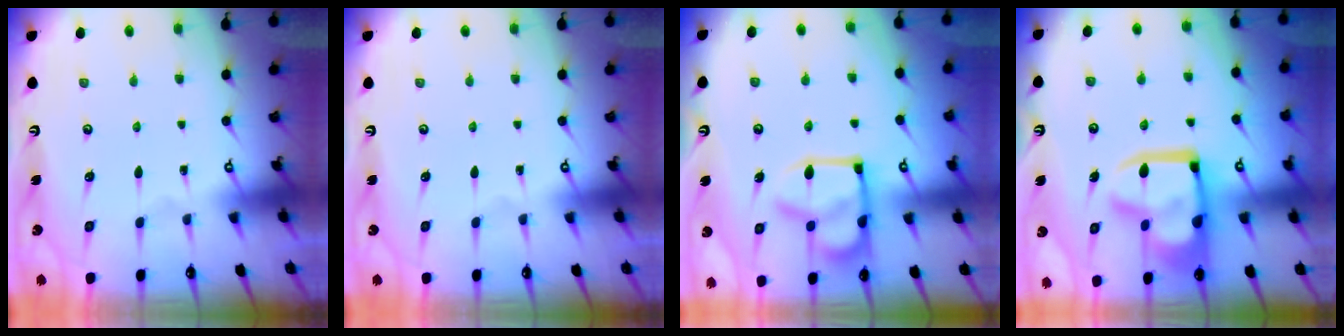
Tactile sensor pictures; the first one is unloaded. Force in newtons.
{"total": 0.0}
{"total": 14.9, "press": 14.8, "slide": 1.7}
{"total": 17.6, "press": 17.5, "slide": 1.9}